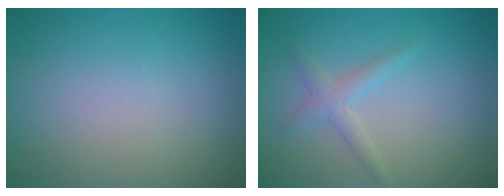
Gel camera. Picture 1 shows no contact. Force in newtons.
{"total": 1.8, "press": 1.8, "slide": 0.1}